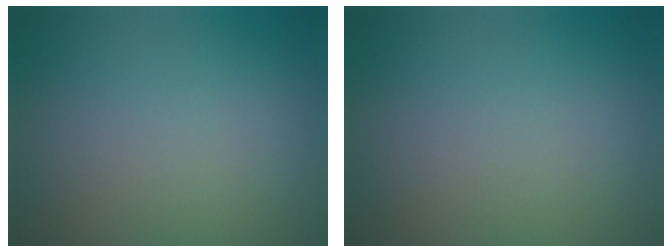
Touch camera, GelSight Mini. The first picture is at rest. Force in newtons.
{"total": 0.0}